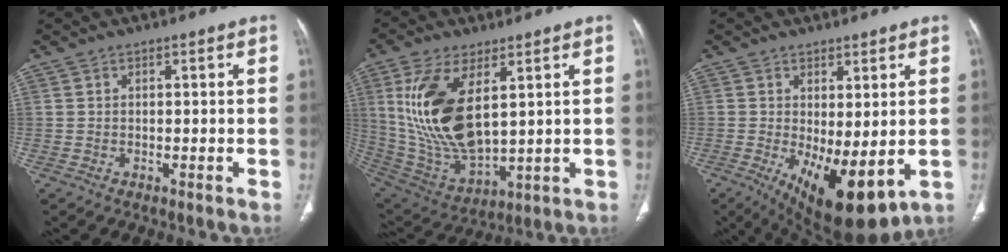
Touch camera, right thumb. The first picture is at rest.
{"total": 19.0, "force": [5.2, 9.0, 15.9], "torque": [-0.314, -0.027, 0.117]}
{"total": 12.7, "force": [-2.4, 5.1, 11.4], "torque": [-0.175, -0.023, -0.014]}